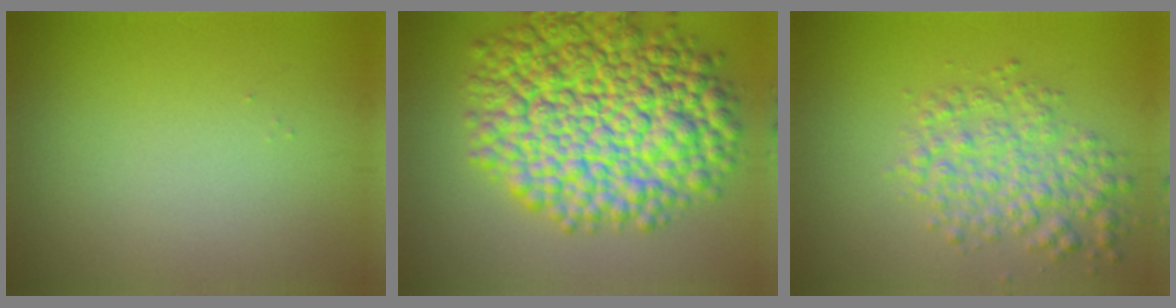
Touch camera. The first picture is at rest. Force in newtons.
{"total": 14.0, "press": 14.0, "slide": 0.2}
{"total": 4.3, "press": 4.3, "slide": 0.1}